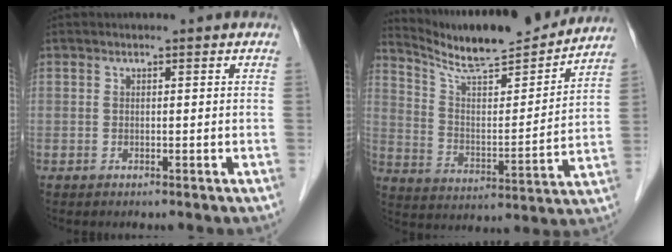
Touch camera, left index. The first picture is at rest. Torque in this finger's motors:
{"motor_torque": [0.21, -0.12, 0.16, 0.03]}